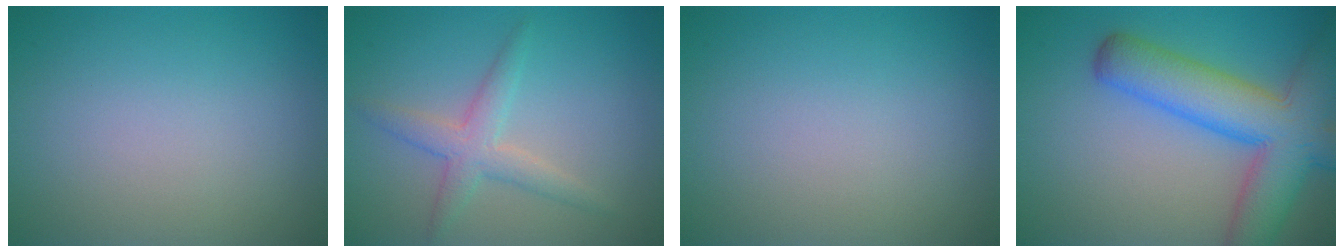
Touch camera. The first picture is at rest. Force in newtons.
{"total": 3.0, "press": 3.0, "slide": 0.1}
{"total": 0.0}
{"total": 9.3, "press": 9.3, "slide": 0.7}